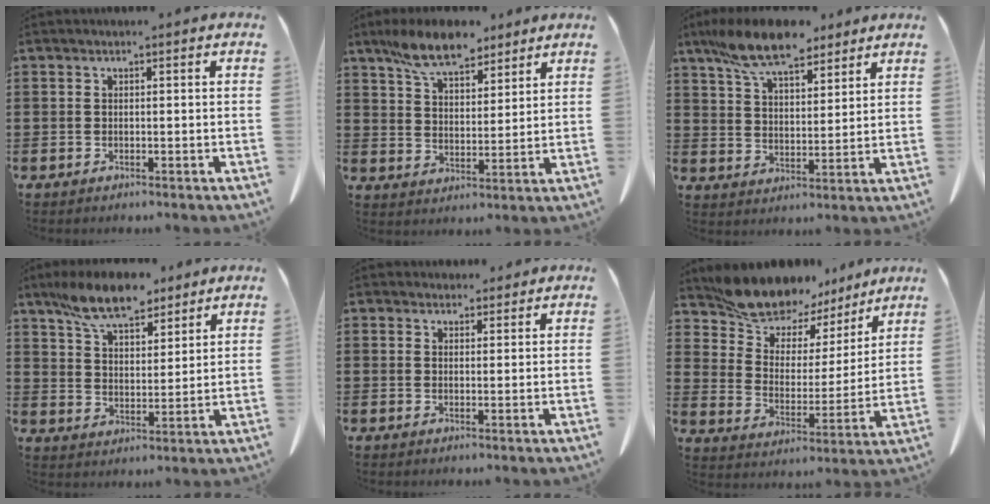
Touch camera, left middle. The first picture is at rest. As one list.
[{"total": 8.9, "force": [7.2, 3.0, 4.2], "torque": [-0.097, -0.012, 0.135]}, {"total": 10.5, "force": [8.3, 3.4, 5.4], "torque": [-0.131, -0.012, 0.158]}, {"total": 9.4, "force": [7.6, 3.1, 4.6], "torque": [-0.106, -0.013, 0.143]}, {"total": 2.4, "force": [2.2, 0.8, 0.2], "torque": [-0.009, -0.002, 0.044]}, {"total": 10.7, "force": [10.0, 3.4, 1.8], "torque": [-0.082, -0.069, 0.188]}]